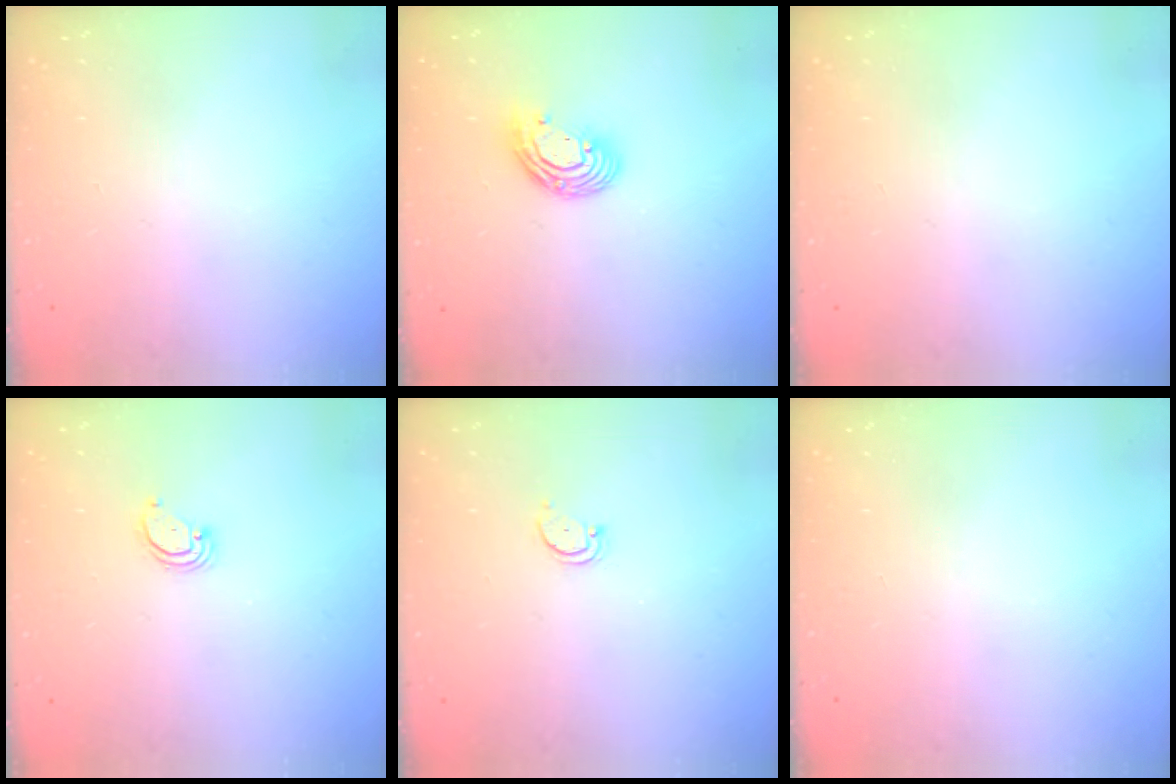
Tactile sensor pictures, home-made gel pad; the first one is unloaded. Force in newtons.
{"total": 9.5, "press": 9.5, "slide": 0.6}
{"total": 0.0}
{"total": 2.6, "press": 2.6, "slide": 0.1}
{"total": 2.5, "press": 2.4, "slide": 0.5}
{"total": 0.0}